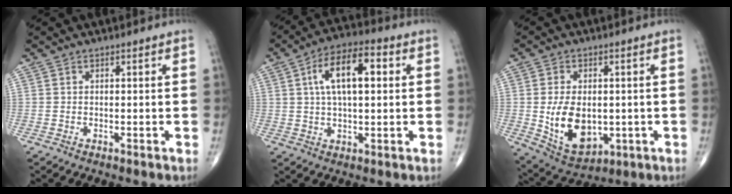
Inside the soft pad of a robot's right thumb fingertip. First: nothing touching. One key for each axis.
{"total": 12.1, "fx": 2.7, "fy": 5.3, "fz": 10.5, "tx": -0.171, "ty": 0.018, "tz": 0.040}
{"total": 12.4, "fx": -1.1, "fy": 7.8, "fz": 9.5, "tx": -0.143, "ty": -0.008, "tz": 0.003}